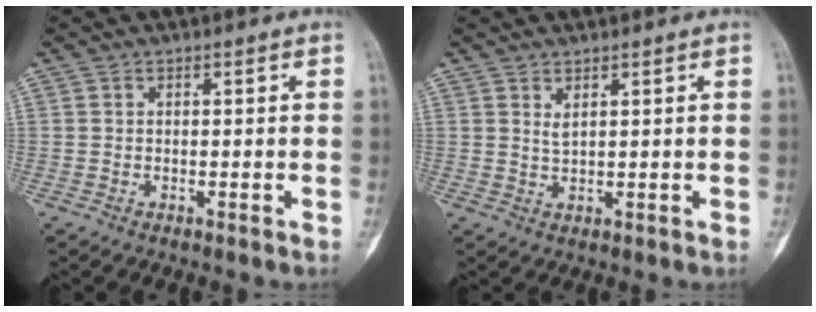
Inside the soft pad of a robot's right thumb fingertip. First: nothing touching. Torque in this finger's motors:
{"motor_torque": [-0.48, 0.32, 0.19, 0.39, 0.06]}